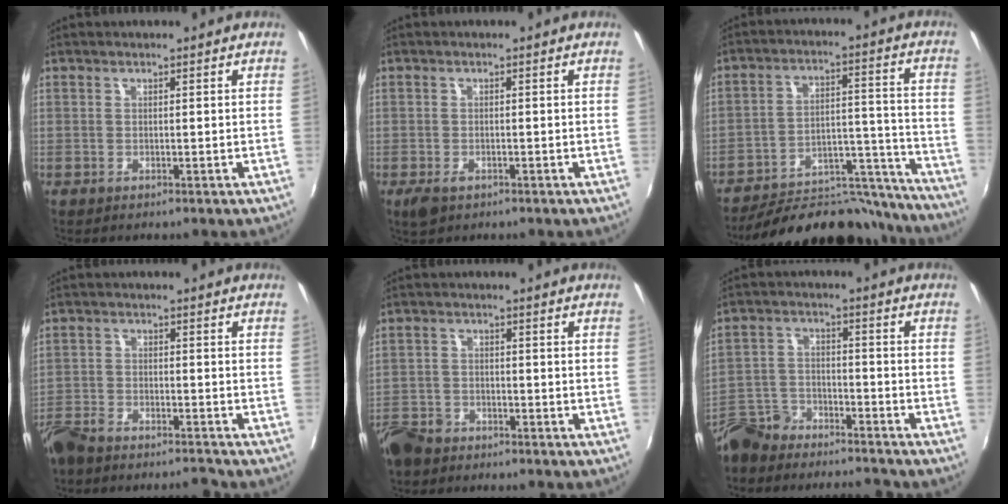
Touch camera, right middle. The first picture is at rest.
{"total": 3.2, "force": [-1.9, 1.8, 1.8], "torque": [-0.040, -0.009, -0.033]}
{"total": 23.5, "force": [-21.2, 6.8, 7.2], "torque": [-0.111, 0.034, -0.277]}
{"total": 8.3, "force": [-7.6, 1.9, 2.8], "torque": [-0.084, -0.005, -0.135]}
{"total": 8.4, "force": [-6.2, 5.0, 2.6], "torque": [-0.081, -0.002, -0.114]}
{"total": 13.6, "force": [-12.1, 4.3, 4.4], "torque": [-0.115, 0.006, -0.206]}